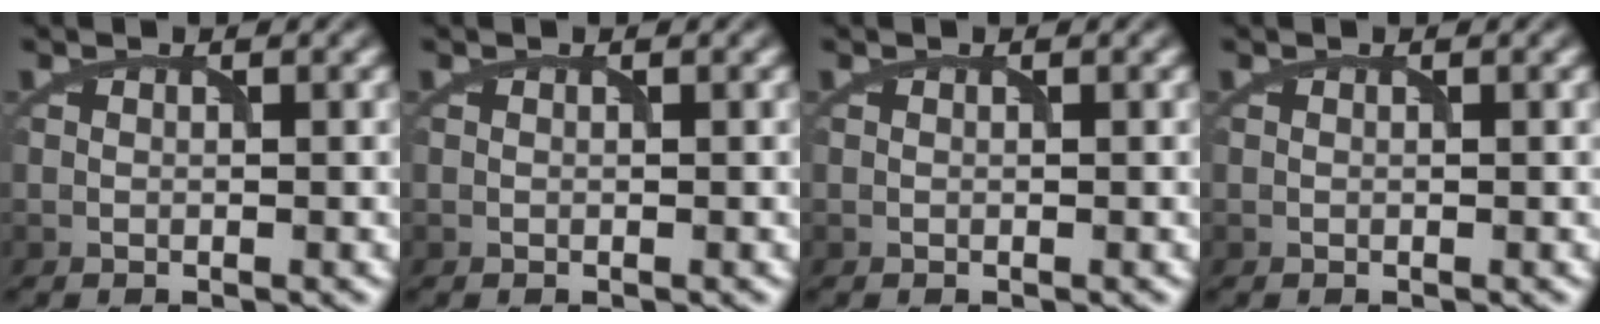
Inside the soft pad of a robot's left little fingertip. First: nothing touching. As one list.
[{"total": 0.0}, {"total": 0.0}, {"total": 0.0}]